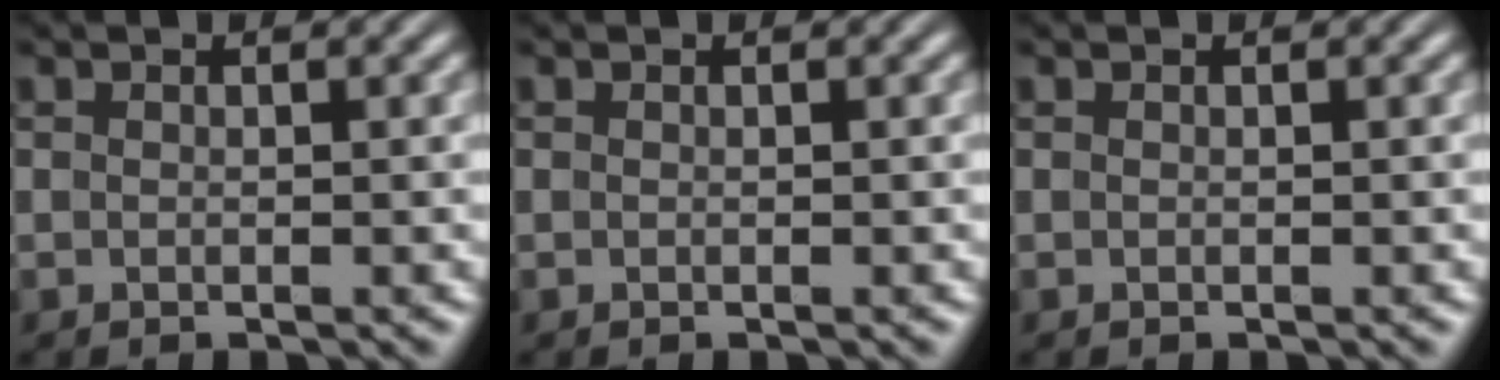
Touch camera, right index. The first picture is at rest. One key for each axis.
{"total": 0.0}
{"total": 0.0}